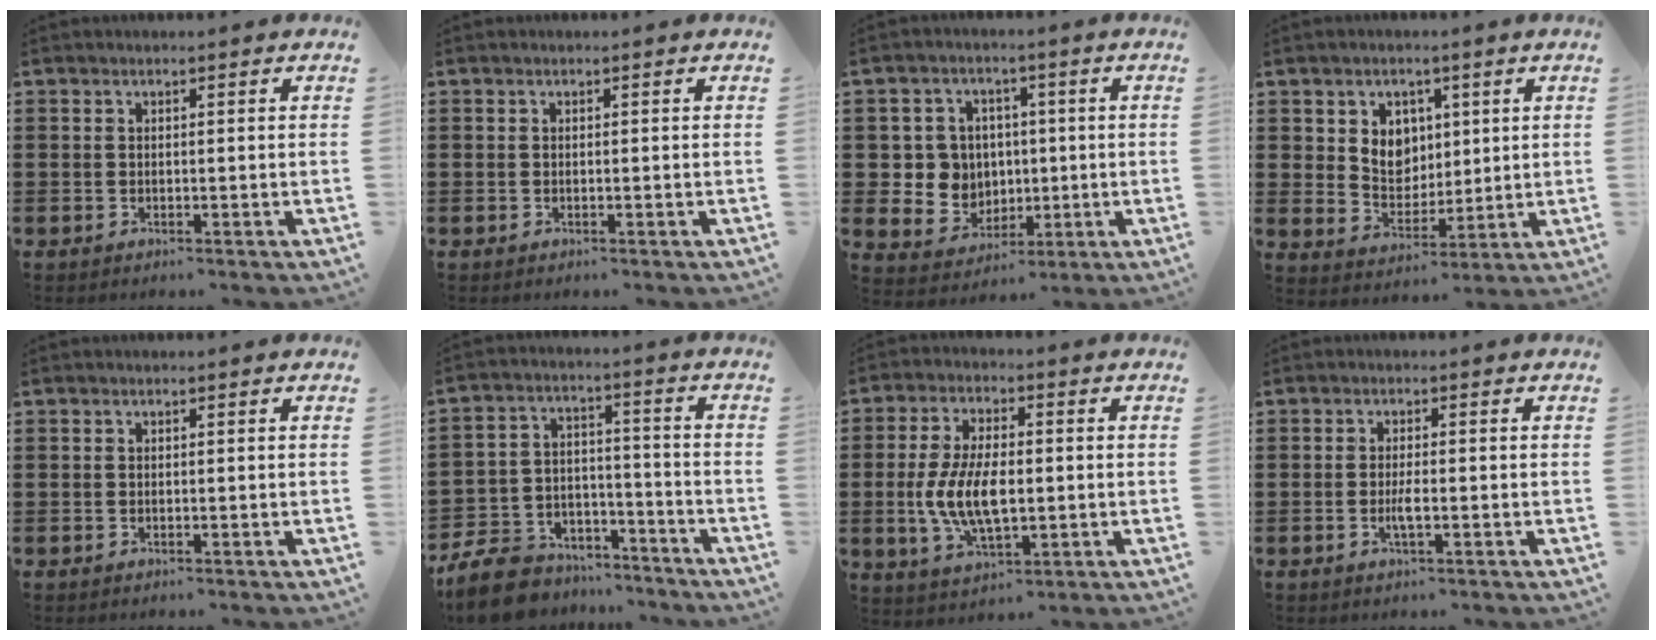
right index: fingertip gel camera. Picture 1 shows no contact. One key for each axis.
{"total": 0.0}
{"total": 6.4, "fx": 0.9, "fy": 6.2, "fz": 1.3, "tx": -0.049, "ty": 0.011, "tz": 0.019}
{"total": 5.7, "fx": 2.1, "fy": 5.0, "fz": 1.7, "tx": -0.041, "ty": 0.004, "tz": 0.034}
{"total": 0.0}
{"total": 9.7, "fx": -8.7, "fy": 3.5, "fz": 2.3, "tx": -0.062, "ty": 0.032, "tz": -0.171}
{"total": 9.2, "fx": -0.9, "fy": 4.4, "fz": 8.1, "tx": -0.176, "ty": -0.001, "tz": -0.020}
{"total": 2.3, "fx": -0.7, "fy": 0.3, "fz": 2.1, "tx": -0.045, "ty": -0.002, "tz": -0.014}